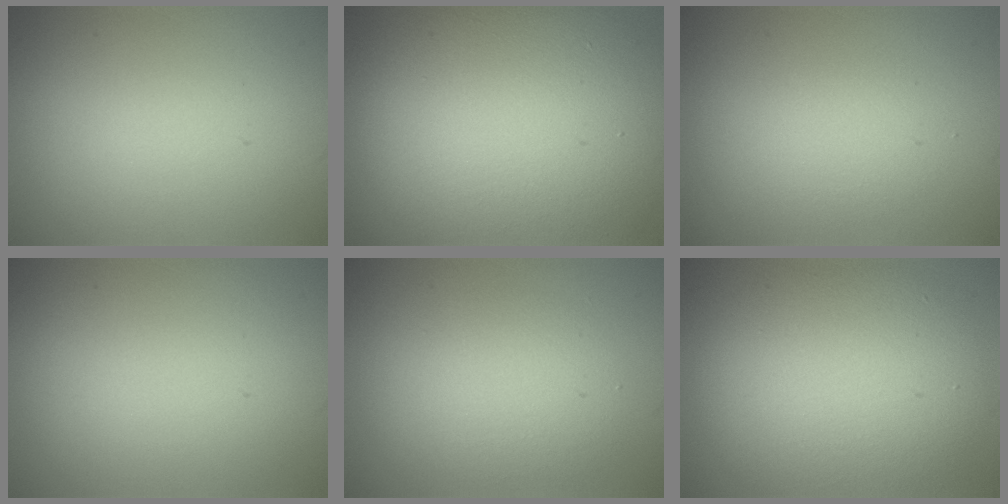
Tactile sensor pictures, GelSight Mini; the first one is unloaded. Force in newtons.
{"total": 15.7, "press": 15.7, "slide": 0.9}
{"total": 1.9, "press": 1.9, "slide": 0.1}
{"total": 0.0}
{"total": 3.7, "press": 3.6, "slide": 0.3}
{"total": 8.5, "press": 8.5, "slide": 0.3}